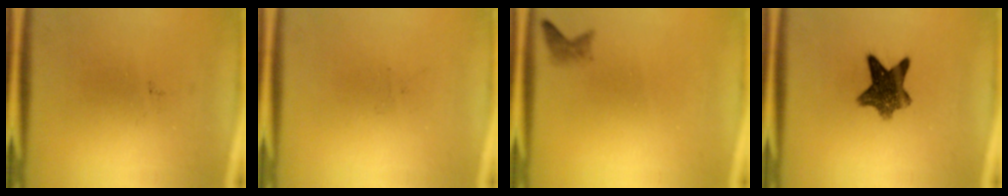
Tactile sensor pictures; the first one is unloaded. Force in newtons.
{"total": 0.0}
{"total": 1.3}
{"total": 8.7}